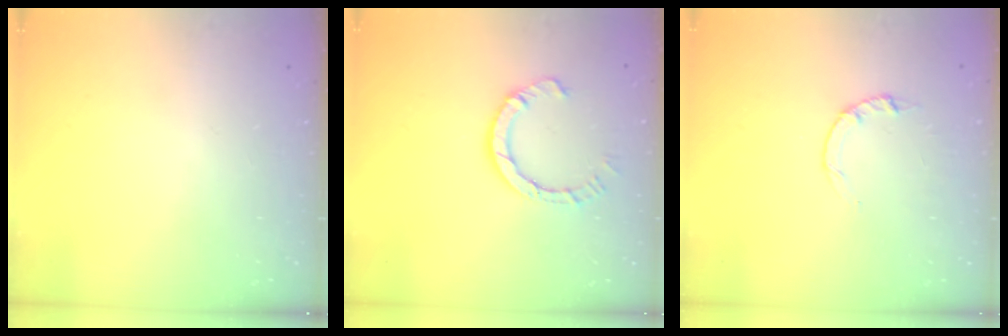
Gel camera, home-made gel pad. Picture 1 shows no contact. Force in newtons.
{"total": 6.8, "press": 6.7, "slide": 0.7}
{"total": 2.2, "press": 2.1, "slide": 0.4}